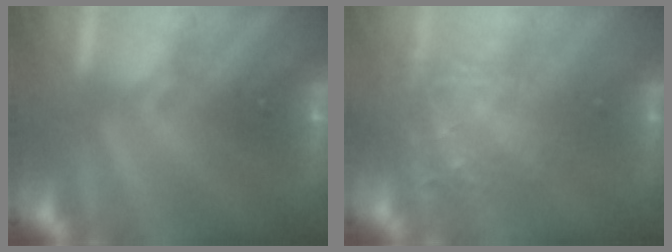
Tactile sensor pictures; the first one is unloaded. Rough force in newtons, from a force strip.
{"total": 3.5}